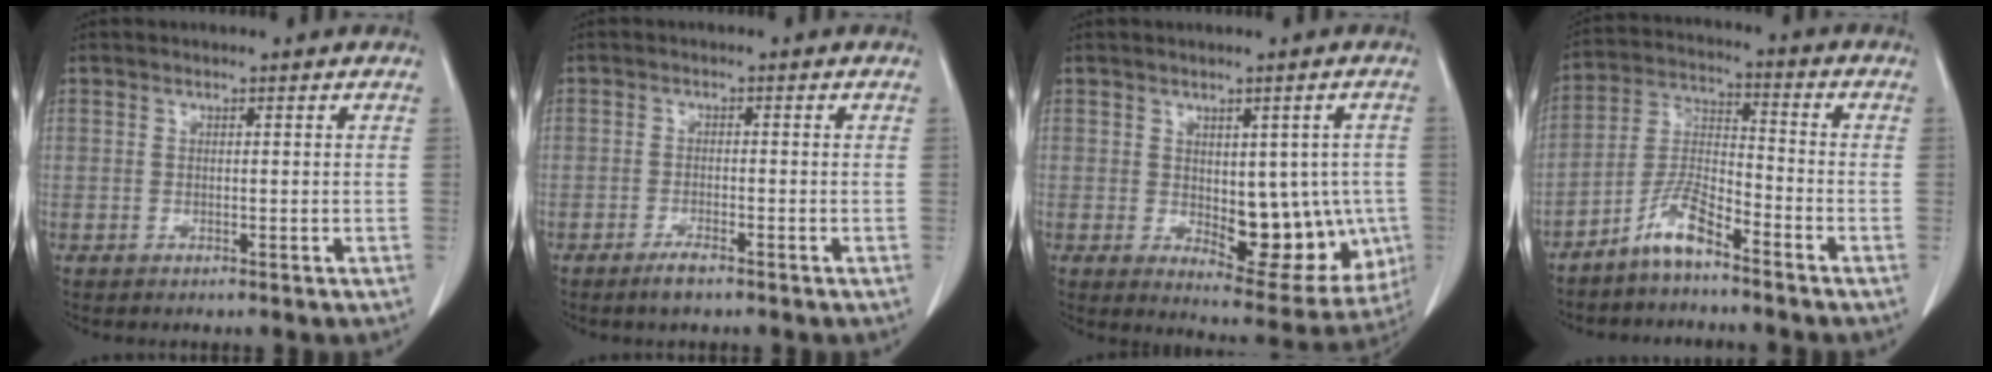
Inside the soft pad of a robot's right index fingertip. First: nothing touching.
{"total": 2.4, "force": [-1.8, 0.3, 1.5], "torque": [-0.034, -0.003, -0.031]}
{"total": 12.7, "force": [-1.1, 6.0, 11.1], "torque": [-0.125, -0.003, 0.008]}
{"total": 7.0, "force": [-5.2, 1.3, 4.4], "torque": [-0.101, -0.002, -0.106]}